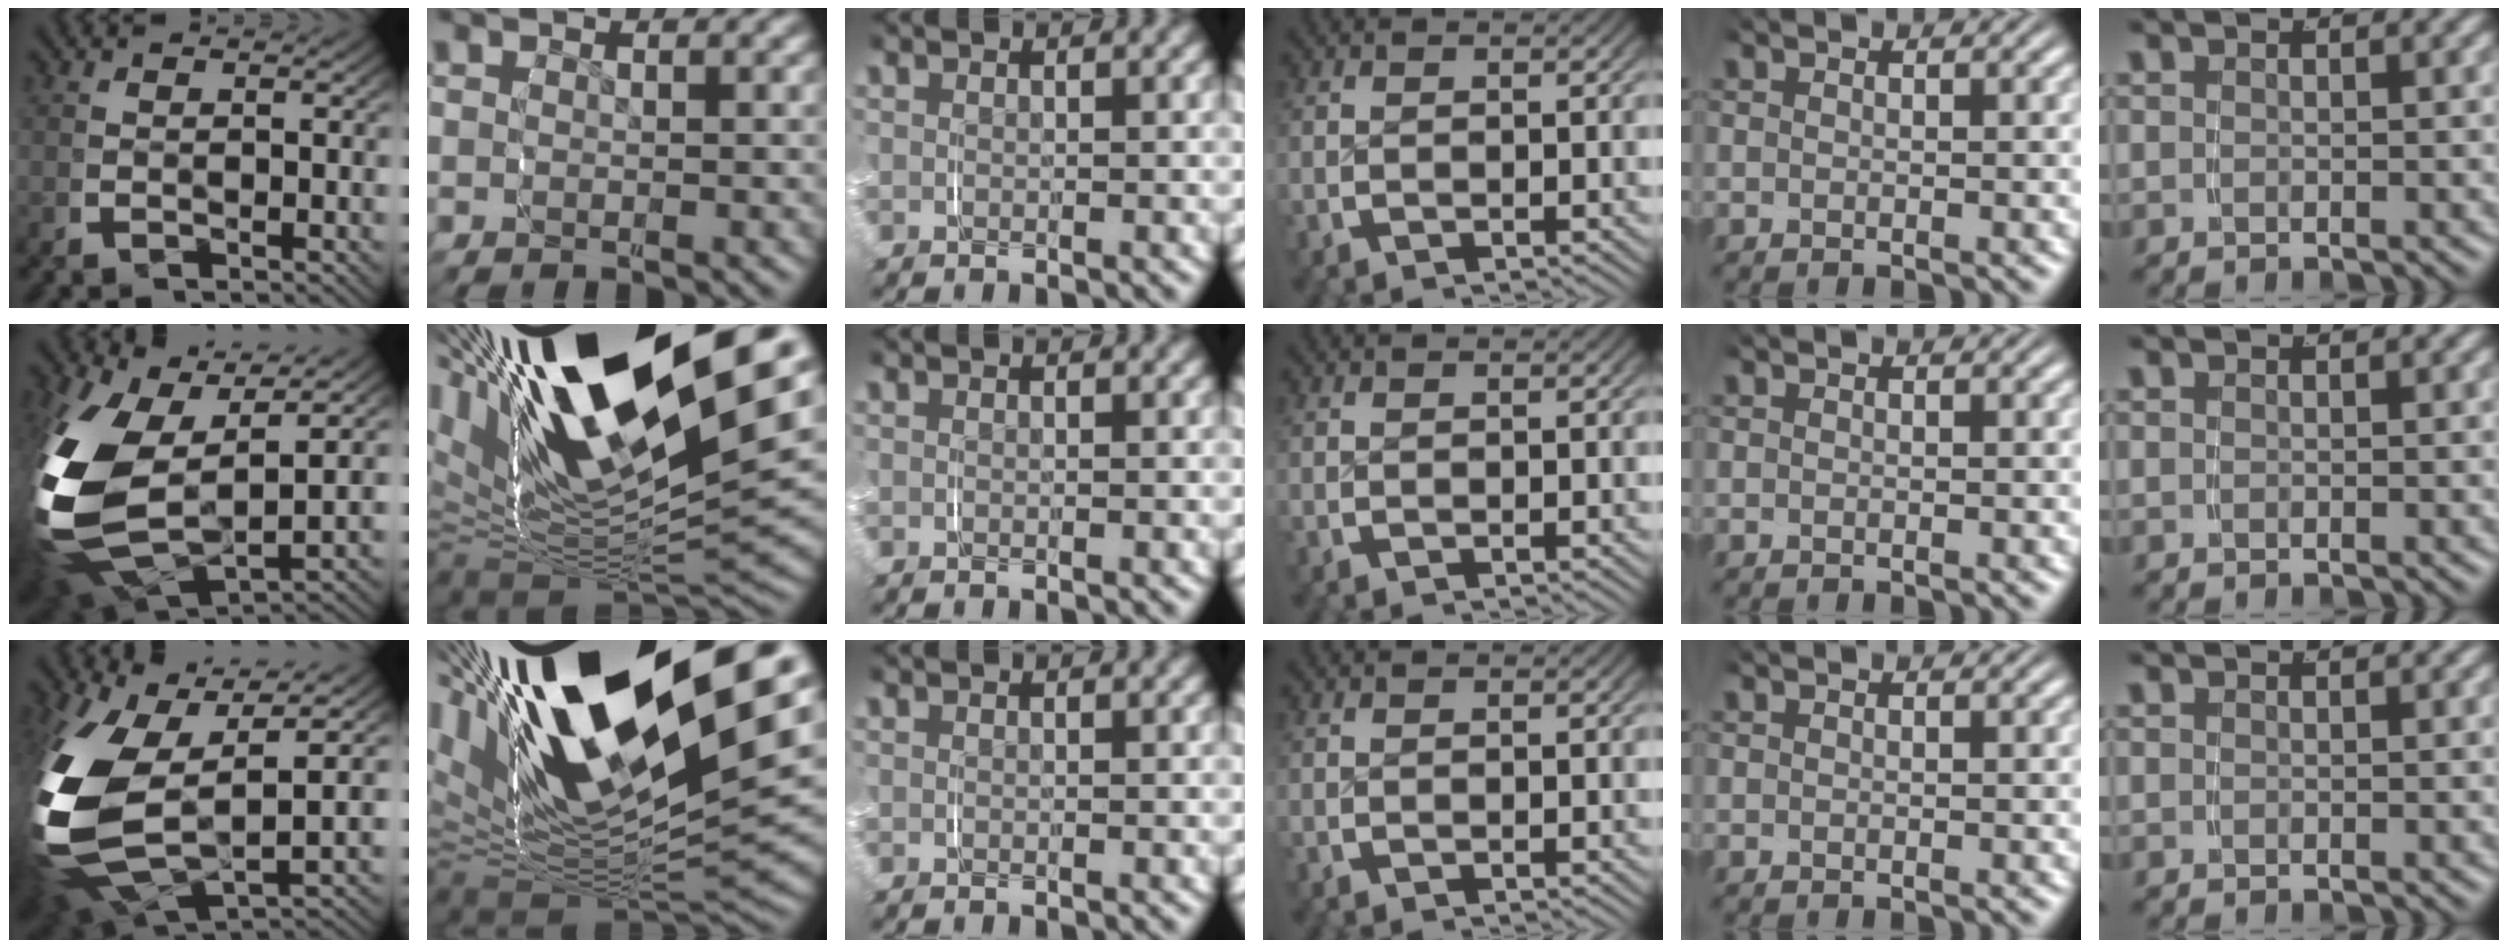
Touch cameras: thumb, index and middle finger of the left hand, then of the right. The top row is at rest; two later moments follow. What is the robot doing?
{"motion": "grasp_and_lifting", "object": "knife"}